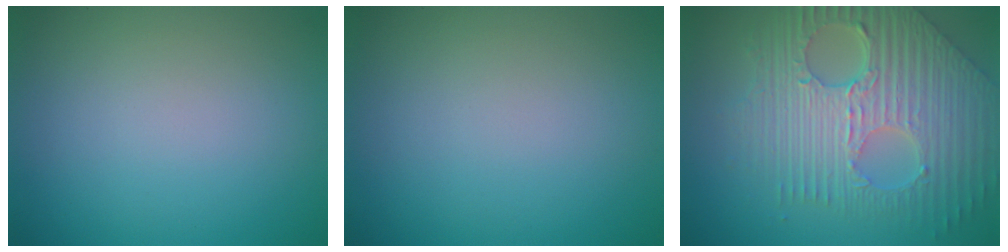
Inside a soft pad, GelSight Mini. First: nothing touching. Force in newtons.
{"total": 0.0}
{"total": 9.8, "press": 6.6, "slide": 7.2}